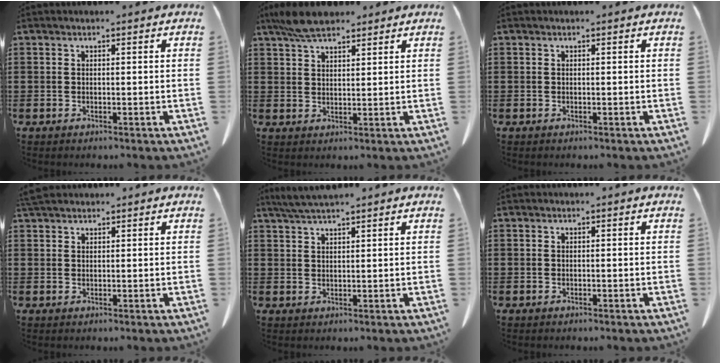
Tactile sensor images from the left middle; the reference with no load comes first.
{"total": 6.0, "force": [4.8, 1.8, 3.1], "torque": [-0.072, -0.002, 0.091]}
{"total": 0.0}
{"total": 2.3, "force": [2.0, 0.6, 0.8], "torque": [-0.022, 0.003, 0.040]}
{"total": 3.3, "force": [2.9, 0.2, 1.7], "torque": [-0.040, -0.001, 0.054]}
{"total": 0.0}